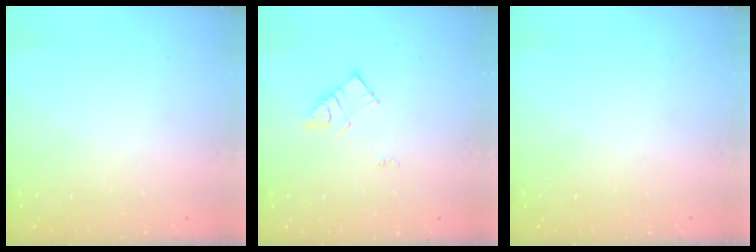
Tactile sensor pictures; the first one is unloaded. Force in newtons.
{"total": 6.6, "press": 6.6, "slide": 0.3}
{"total": 0.0}